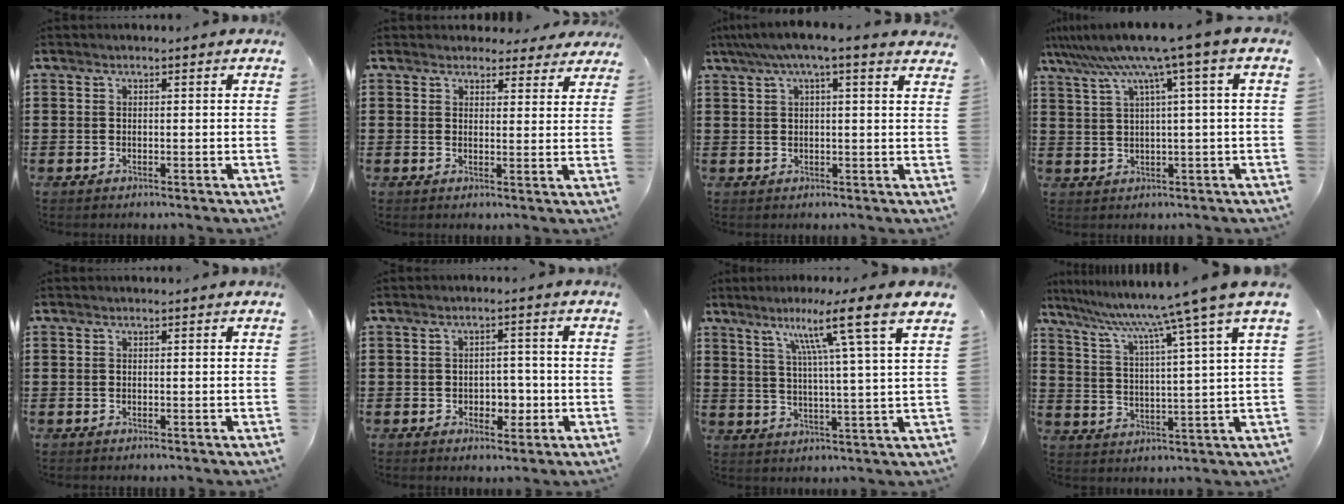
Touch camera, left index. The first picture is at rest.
{"total": 3.5, "force": [3.3, 1.2, 0.3], "torque": [-0.008, -0.009, 0.061]}
{"total": 4.1, "force": [2.8, 0.3, 3.0], "torque": [-0.067, -0.001, 0.047]}
{"total": 7.6, "force": [3.1, -0.5, 6.9], "torque": [-0.139, -0.018, 0.049]}
{"total": 0.0}
{"total": 3.6, "force": [-1.1, 2.7, 2.1], "torque": [-0.039, 0.003, -0.026]}
{"total": 10.0, "force": [5.9, -1.3, 7.9], "torque": [-0.148, -0.023, 0.083]}
{"total": 8.7, "force": [6.9, -1.9, 4.9], "torque": [-0.123, -0.044, 0.104]}